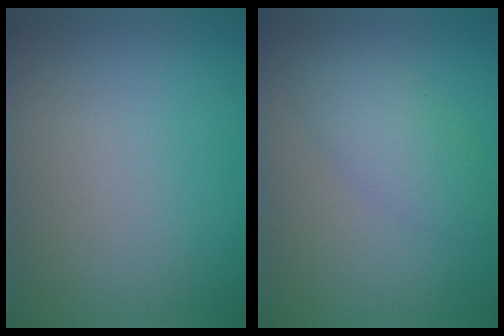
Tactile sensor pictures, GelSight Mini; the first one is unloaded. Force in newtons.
{"total": 3.1, "press": 3.1, "slide": 0.0}